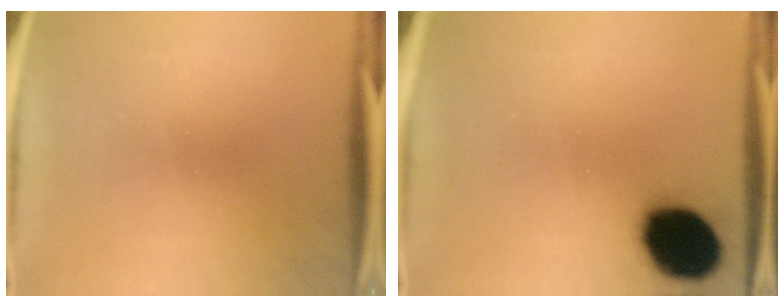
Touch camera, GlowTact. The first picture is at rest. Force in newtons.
{"total": 17.4}